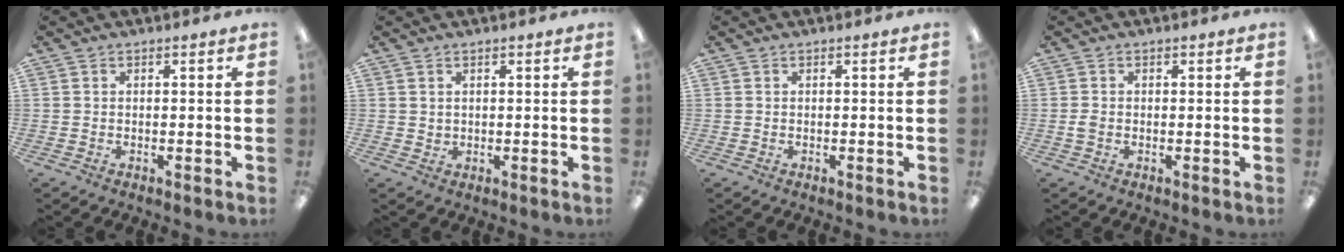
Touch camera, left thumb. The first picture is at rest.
{"total": 1.2, "force": [0.8, 0.9, 0.1], "torque": [-0.002, 0.002, 0.015]}
{"total": 0.0}
{"total": 1.5, "force": [-0.3, 1.1, 0.9], "torque": [-0.017, 0.003, -0.006]}